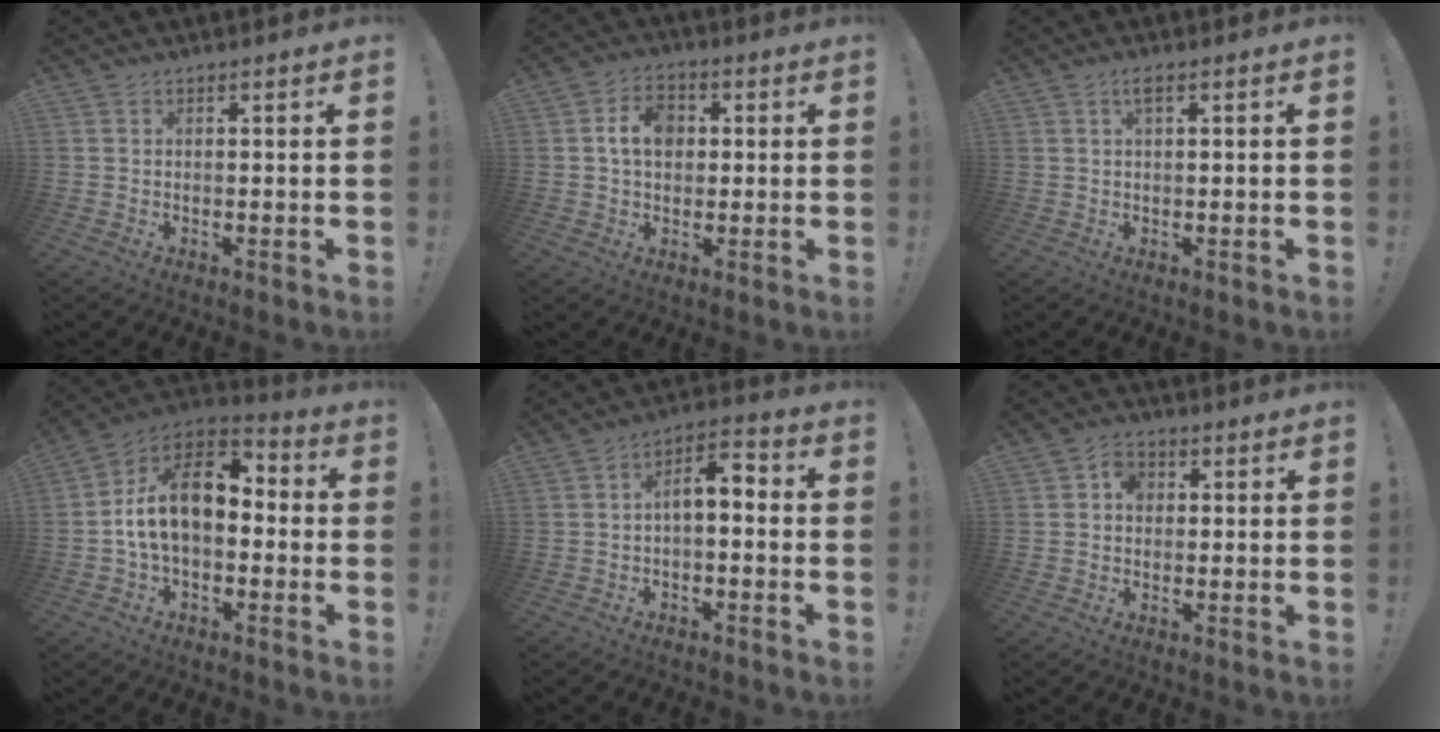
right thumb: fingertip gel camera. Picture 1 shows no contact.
{"total": 8.0, "force": [1.3, 5.8, 5.4], "torque": [-0.079, 0.008, 0.024]}
{"total": 2.1, "force": [1.1, 0.3, 1.8], "torque": [-0.031, 0.002, 0.017]}
{"total": 16.5, "force": [1.7, 9.8, 13.2], "torque": [-0.216, 0.008, 0.036]}
{"total": 6.5, "force": [-0.9, 3.1, 5.7], "torque": [-0.091, 0.011, -0.016]}
{"total": 4.2, "force": [0.4, 3.4, 2.3], "torque": [-0.027, 0.002, 0.003]}